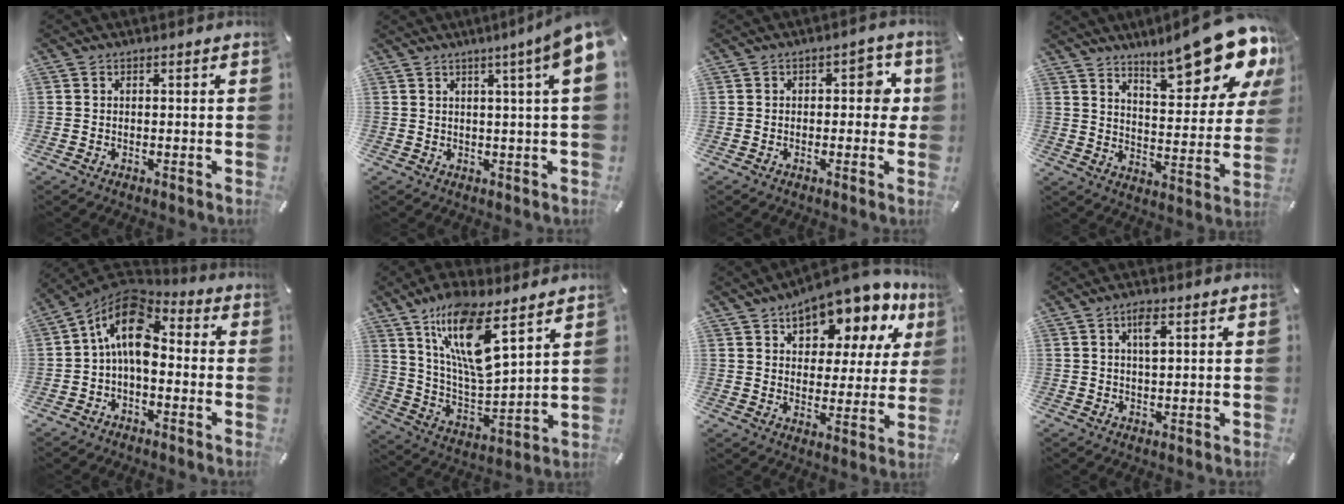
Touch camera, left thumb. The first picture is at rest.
{"total": 7.6, "force": [3.4, -0.3, 6.8], "torque": [-0.115, -0.017, 0.054]}
{"total": 5.5, "force": [0.6, 3.2, 4.4], "torque": [-0.047, 0.001, 0.000]}
{"total": 18.8, "force": [14.2, 5.8, 10.9], "torque": [-0.145, -0.114, 0.235]}
{"total": 13.2, "force": [0.4, 7.9, 10.6], "torque": [-0.195, 0.006, 0.003]}
{"total": 17.2, "force": [10.9, 5.1, 12.2], "torque": [-0.243, -0.059, 0.182]}
{"total": 14.9, "force": [10.8, 7.4, 7.2], "torque": [-0.109, -0.074, 0.183]}
{"total": 3.9, "force": [1.6, 1.1, 3.4], "torque": [-0.065, 0.003, 0.023]}